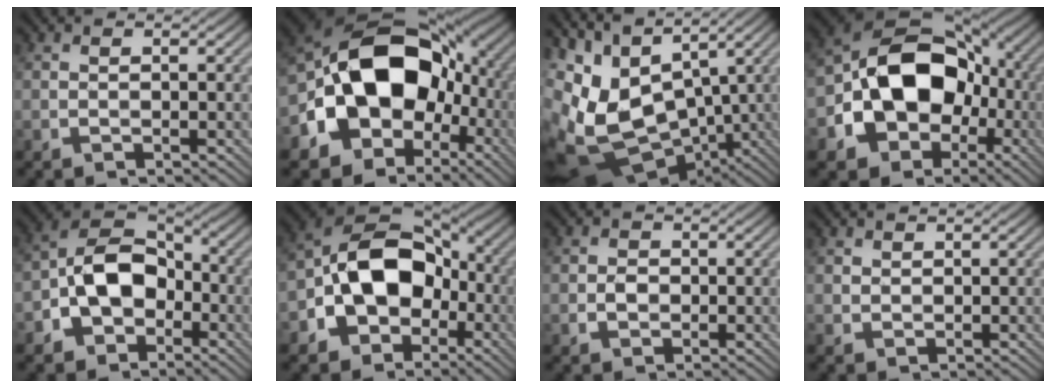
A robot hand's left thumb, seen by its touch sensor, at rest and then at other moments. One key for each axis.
{"total": 17.0, "fx": -2.5, "fy": 13.1, "fz": 10.6, "tx": -0.157, "ty": -0.007, "tz": -0.040}
{"total": 13.8, "fx": 0.1, "fy": 9.0, "fz": 10.6, "tx": -0.242, "ty": -0.022, "tz": 0.028}
{"total": 13.7, "fx": -2.8, "fy": 10.5, "fz": 8.4, "tx": -0.136, "ty": 0.000, "tz": -0.062}
{"total": 9.4, "fx": -3.1, "fy": 6.8, "fz": 5.7, "tx": -0.107, "ty": 0.003, "tz": -0.078}
{"total": 12.2, "fx": -3.1, "fy": 9.1, "fz": 7.5, "tx": -0.126, "ty": 0.001, "tz": -0.073}
{"total": 1.5, "fx": -0.2, "fy": 1.4, "fz": 0.5, "tx": -0.009, "ty": -0.001, "tz": -0.004}
{"total": 0.7, "fx": 0.6, "fy": 0.4, "fz": -0.2, "tx": 0.005, "ty": -0.001, "tz": 0.014}